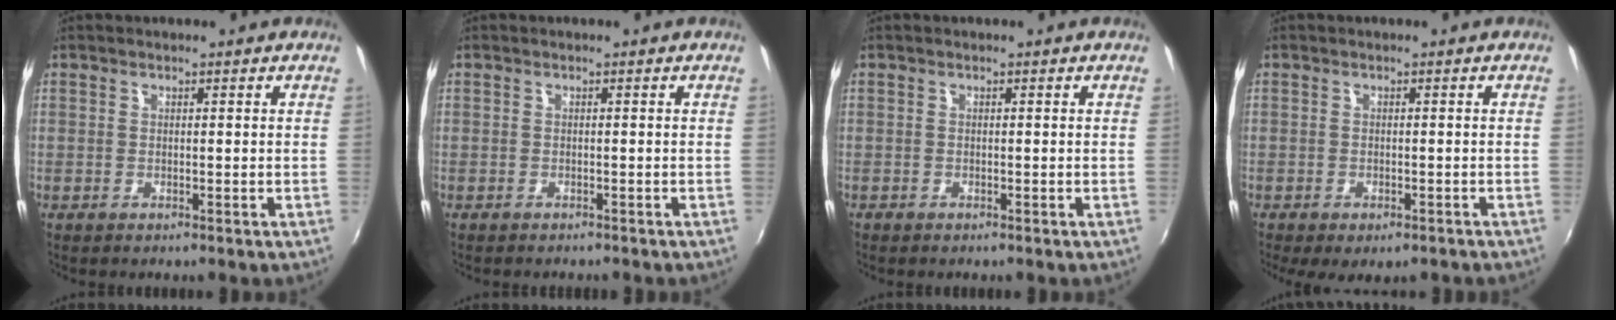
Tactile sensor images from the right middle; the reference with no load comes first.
{"total": 1.4, "force": [-1.3, 0.4, 0.3], "torque": [-0.010, -0.008, -0.018]}
{"total": 0.5, "force": [-0.4, 0.3, 0.0], "torque": [-0.002, -0.002, -0.010]}
{"total": 5.5, "force": [-3.8, 2.4, 3.3], "torque": [-0.070, -0.029, -0.052]}